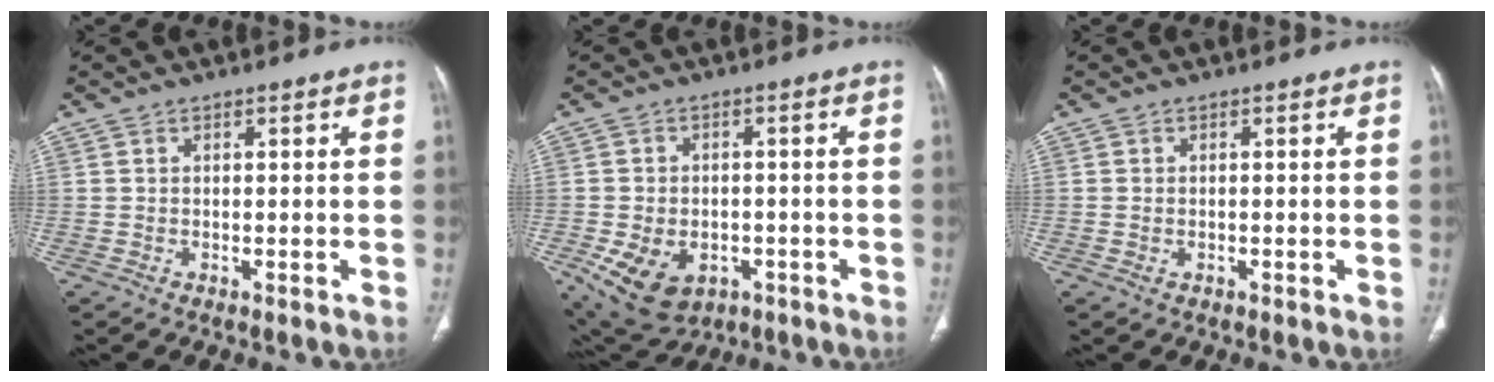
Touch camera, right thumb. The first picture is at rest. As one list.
[{"total": 12.5, "force": [-4.7, 9.0, 7.4], "torque": [-0.132, 0.013, -0.056]}, {"total": 0.8, "force": [-0.2, 0.6, 0.5], "torque": [-0.013, 0.004, 0.001]}]